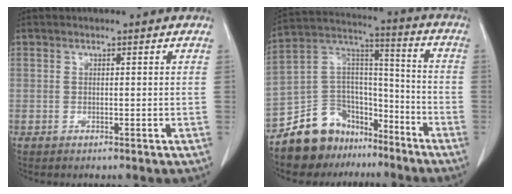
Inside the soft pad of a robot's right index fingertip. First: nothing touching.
{"total": 14.2, "force": [-11.0, 8.3, 3.5], "torque": [-0.067, 0.077, -0.192]}